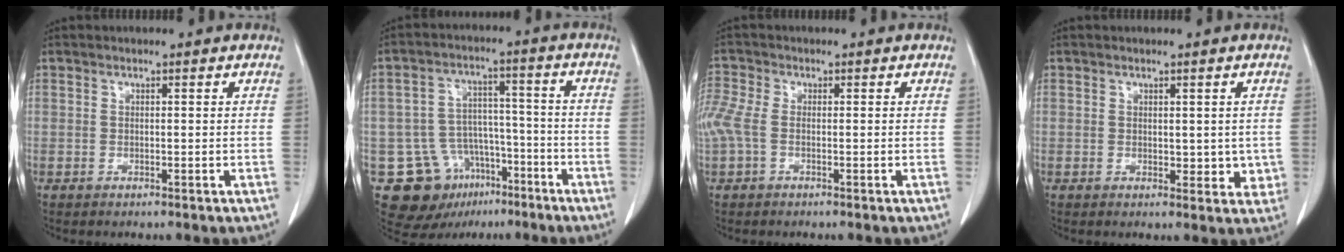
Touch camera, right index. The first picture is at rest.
{"total": 12.1, "force": [-6.7, 9.1, 4.2], "torque": [-0.068, 0.045, -0.094]}
{"total": 6.1, "force": [-0.5, 3.6, 4.8], "torque": [-0.150, 0.017, -0.008]}
{"total": 3.3, "force": [0.3, 2.2, 2.4], "torque": [-0.013, -0.004, 0.010]}